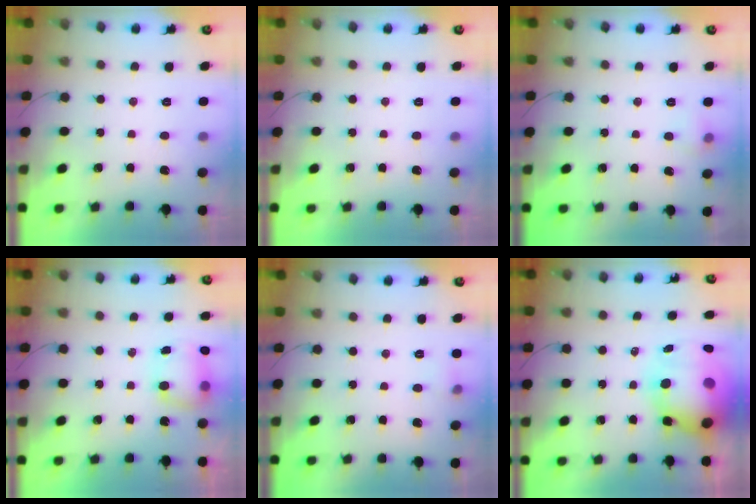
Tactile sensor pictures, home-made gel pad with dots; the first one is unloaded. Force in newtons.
{"total": 0.0}
{"total": 4.9, "press": 4.6, "slide": 1.6}
{"total": 7.2, "press": 7.1, "slide": 0.9}
{"total": 4.2, "press": 4.0, "slide": 1.3}
{"total": 15.8, "press": 15.3, "slide": 3.8}